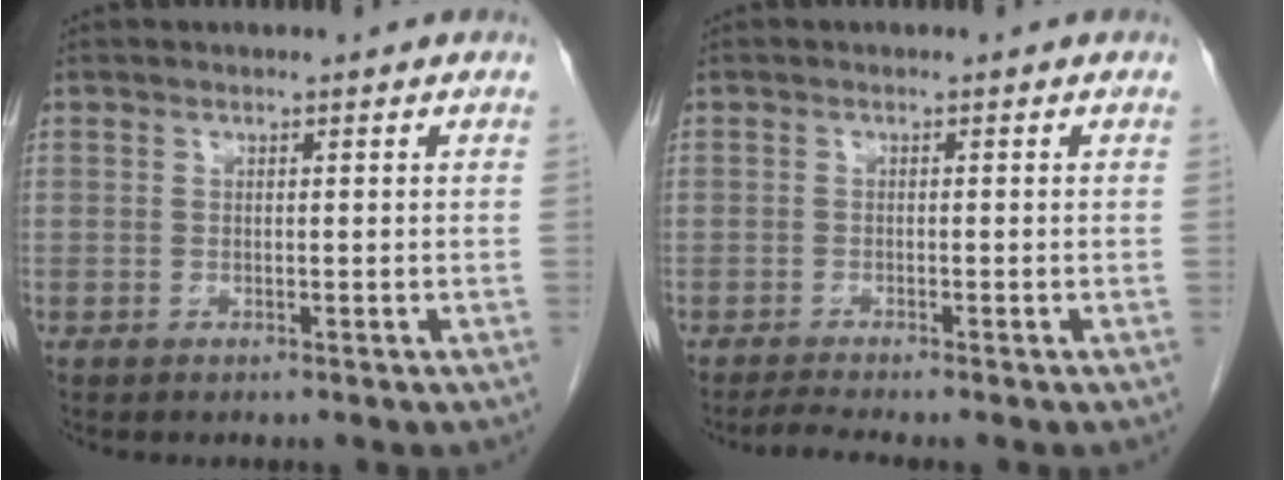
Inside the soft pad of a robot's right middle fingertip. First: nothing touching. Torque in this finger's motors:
{"motor_torque": [0.38, -0.19, 0.03, 0.00]}